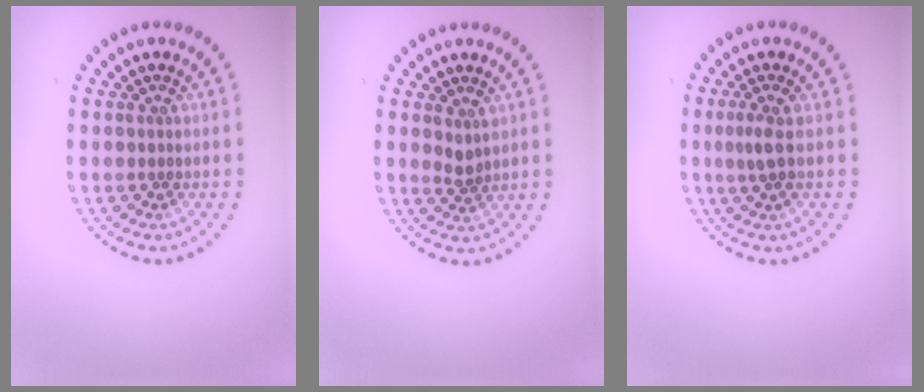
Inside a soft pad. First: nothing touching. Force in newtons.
{"total": 1.2, "press": 1.0, "slide": 0.7}
{"total": 1.9, "press": 1.4, "slide": 1.2}